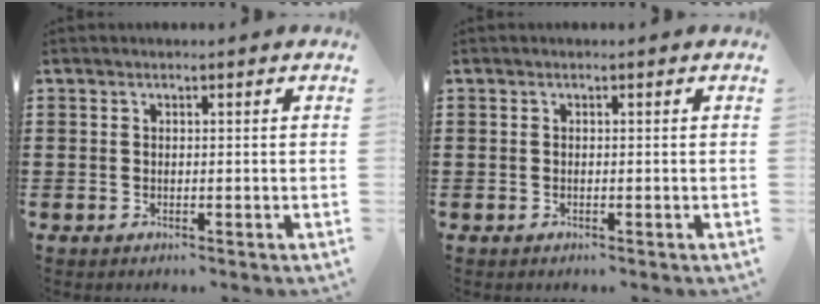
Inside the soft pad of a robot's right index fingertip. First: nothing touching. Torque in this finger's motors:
{"motor_torque": [-0.08, 1.11, 0.00, 0.02]}